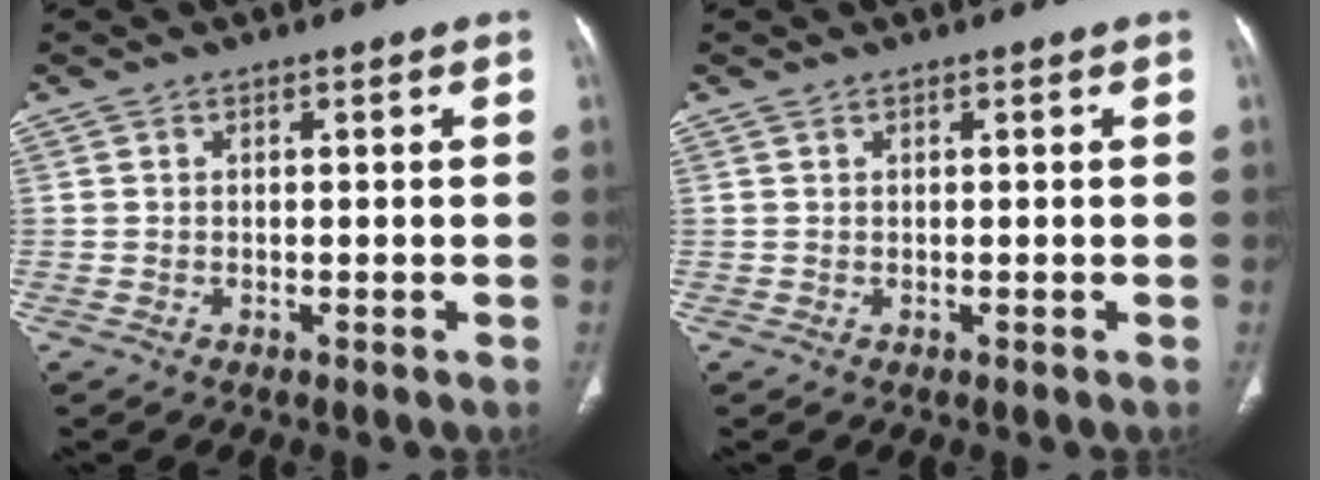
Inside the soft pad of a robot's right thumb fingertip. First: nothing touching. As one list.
[{"total": 0.0}]